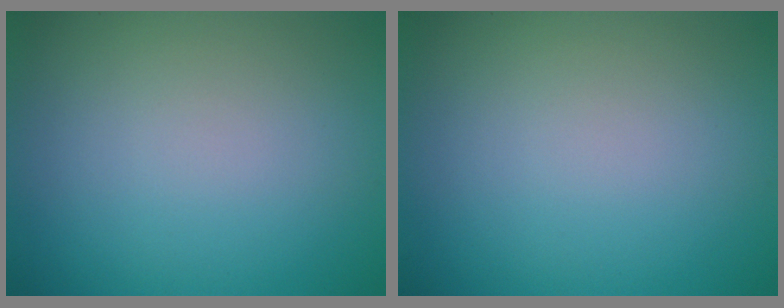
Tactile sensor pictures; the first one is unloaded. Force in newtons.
{"total": 0.0}